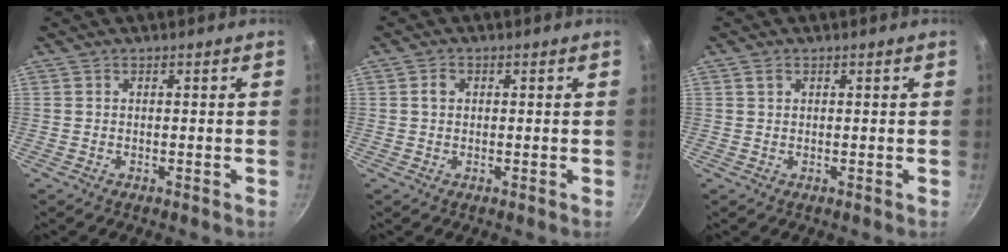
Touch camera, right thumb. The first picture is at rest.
{"total": 1.8, "force": [0.4, 1.5, 1.0], "torque": [-0.012, 0.004, 0.005]}
{"total": 1.4, "force": [0.7, 1.1, 0.7], "torque": [-0.009, 0.001, 0.013]}